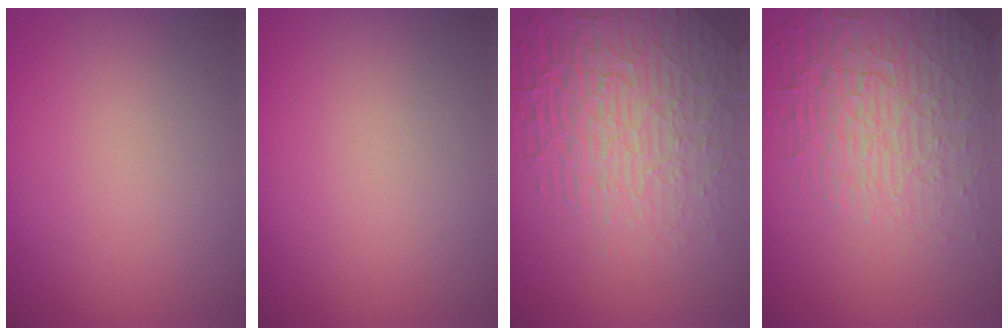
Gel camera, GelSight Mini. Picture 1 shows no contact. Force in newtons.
{"total": 0.0}
{"total": 8.4, "press": 5.9, "slide": 6.0}
{"total": 5.3, "press": 4.7, "slide": 2.5}